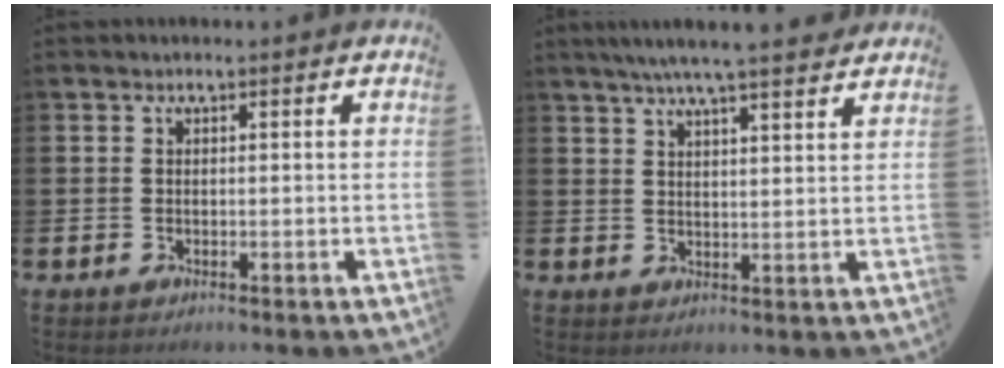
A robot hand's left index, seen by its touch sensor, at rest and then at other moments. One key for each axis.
{"total": 6.1, "fx": 5.6, "fy": -0.1, "fz": 2.3, "tx": -0.049, "ty": -0.022, "tz": 0.097}